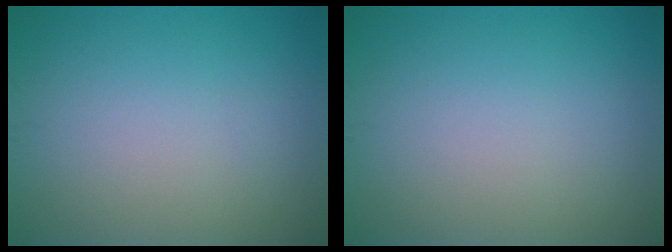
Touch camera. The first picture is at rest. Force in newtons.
{"total": 0.0}